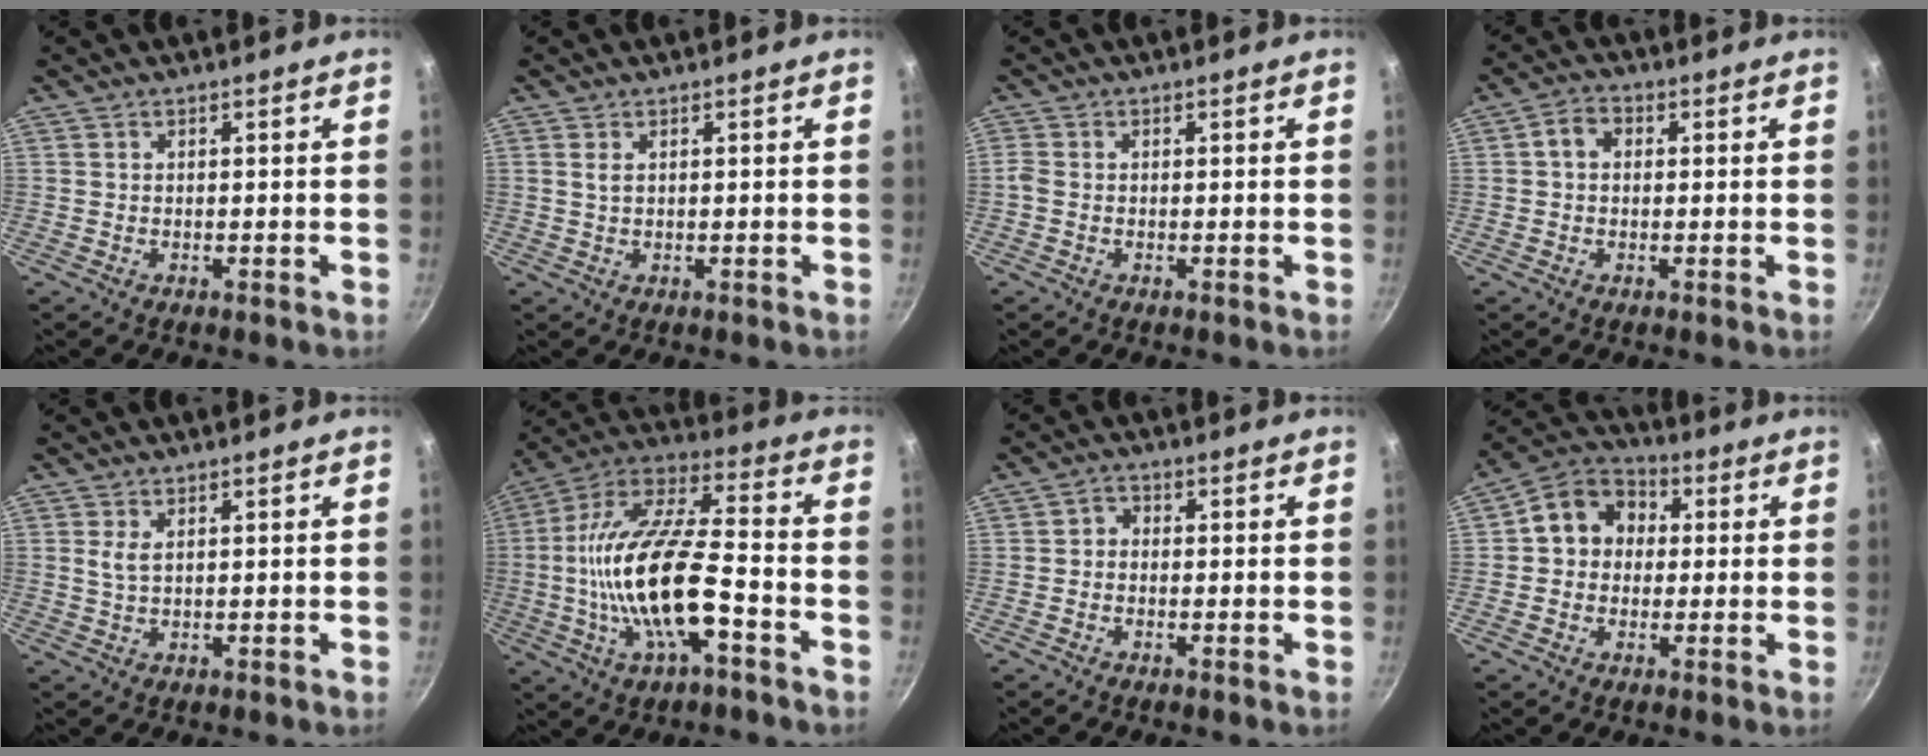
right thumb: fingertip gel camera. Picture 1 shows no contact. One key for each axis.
{"total": 1.5, "fx": 0.5, "fy": 0.9, "fz": 1.1, "tx": -0.021, "ty": 0.001, "tz": 0.011}
{"total": 1.6, "fx": -0.3, "fy": 1.2, "fz": 1.0, "tx": -0.023, "ty": 0.004, "tz": -0.009}
{"total": 4.1, "fx": 0.6, "fy": 3.2, "fz": 2.4, "tx": -0.032, "ty": 0.010, "tz": 0.000}
{"total": 2.2, "fx": 0.8, "fy": 1.1, "fz": 1.7, "tx": -0.034, "ty": -0.004, "tz": 0.016}
{"total": 20.9, "fx": -5.1, "fy": 7.7, "fz": 18.7, "tx": -0.352, "ty": 0.034, "tz": -0.108}
{"total": 1.9, "fx": -0.6, "fy": 1.6, "fz": 0.9, "tx": -0.010, "ty": 0.012, "tz": -0.017}
{"total": 10.3, "fx": 1.1, "fy": 8.7, "fz": 5.3, "tx": -0.049, "ty": 0.026, "tz": -0.004}